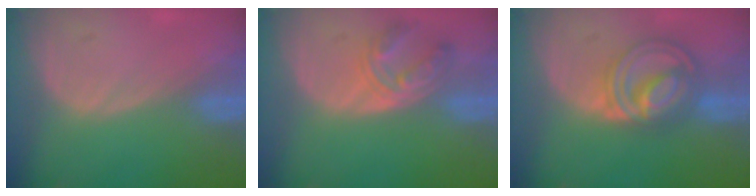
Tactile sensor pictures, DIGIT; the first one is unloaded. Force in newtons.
{"total": 5.5, "press": 5.4, "slide": 1.0}
{"total": 7.8, "press": 7.7, "slide": 0.5}